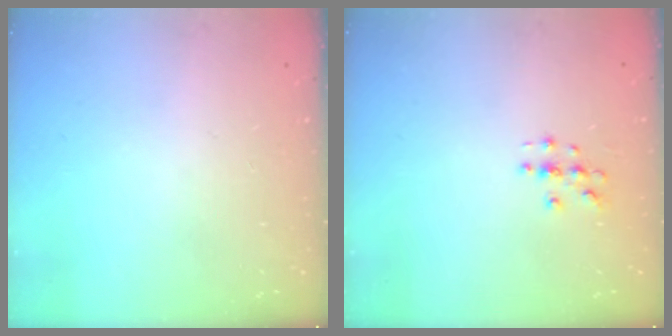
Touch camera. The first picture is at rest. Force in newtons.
{"total": 3.2, "press": 3.2, "slide": 0.2}